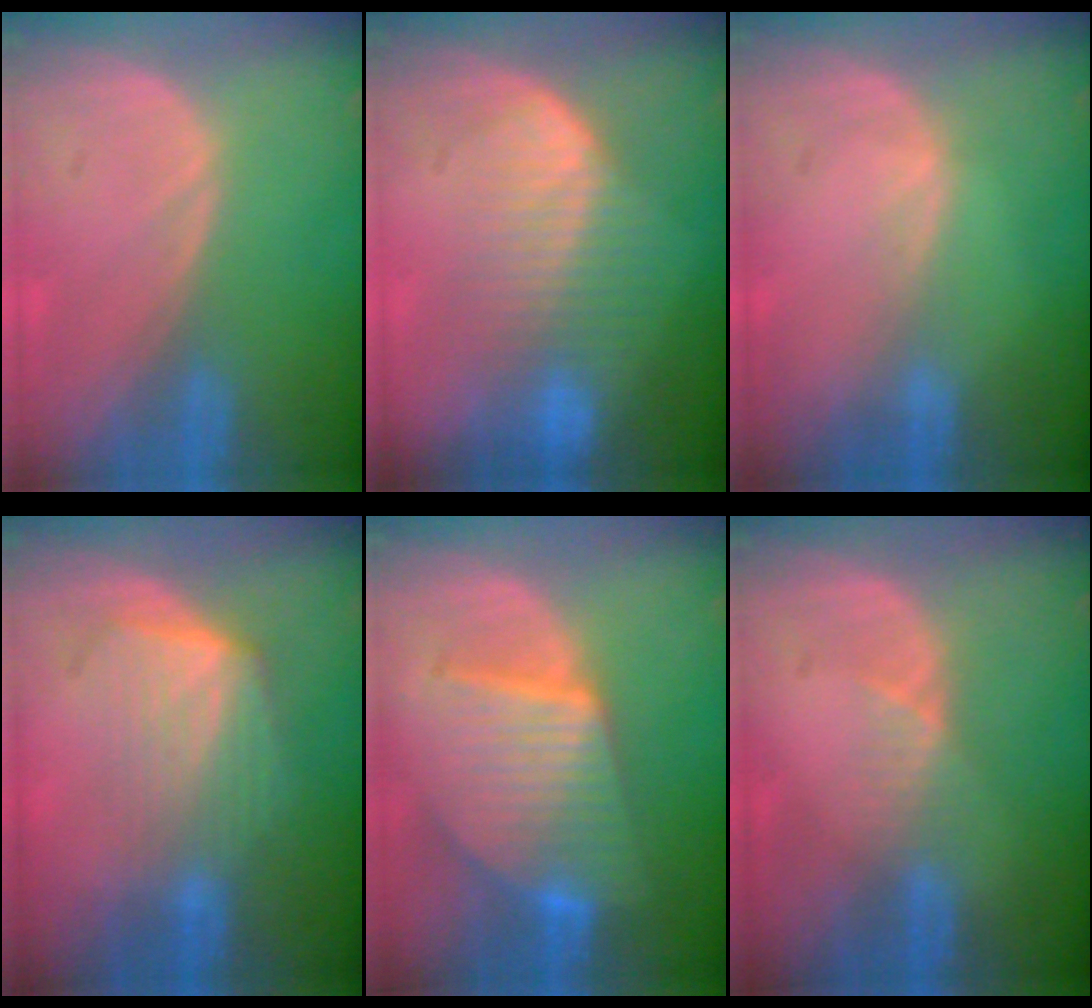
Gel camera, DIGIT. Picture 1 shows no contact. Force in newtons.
{"total": 8.0, "press": 7.5, "slide": 2.7}
{"total": 0.6, "press": 0.5, "slide": 0.2}
{"total": 7.2, "press": 6.5, "slide": 3.1}
{"total": 10.1, "press": 10.1, "slide": 0.7}
{"total": 2.6, "press": 2.2, "slide": 1.4}